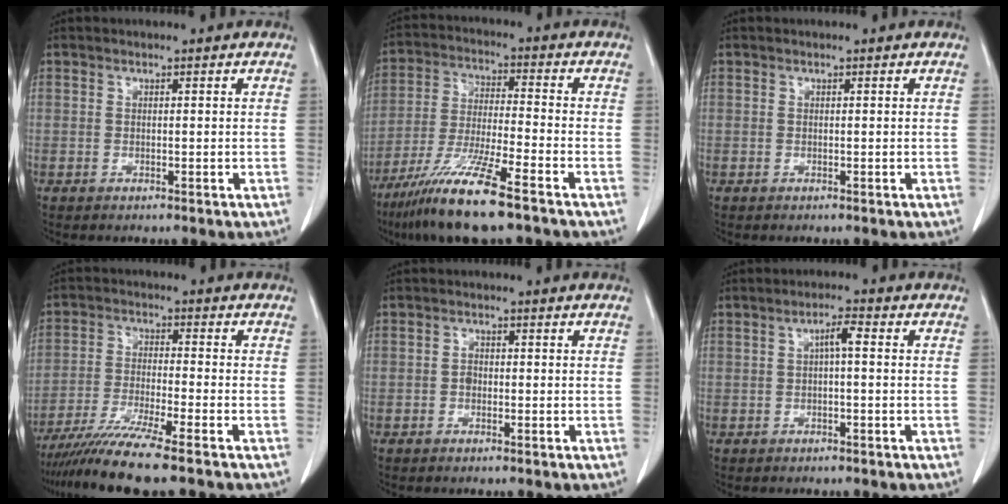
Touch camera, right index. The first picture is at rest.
{"total": 12.9, "force": [-8.7, 0.5, 9.6], "torque": [-0.192, -0.037, -0.162]}
{"total": 0.0}
{"total": 9.6, "force": [-7.6, -1.2, 5.8], "torque": [-0.101, -0.031, -0.133]}
{"total": 1.3, "force": [-0.3, 1.0, 0.8], "torque": [-0.013, 0.004, -0.006]}
{"total": 2.7, "force": [0.4, 0.4, 2.7], "torque": [-0.047, 0.008, 0.007]}